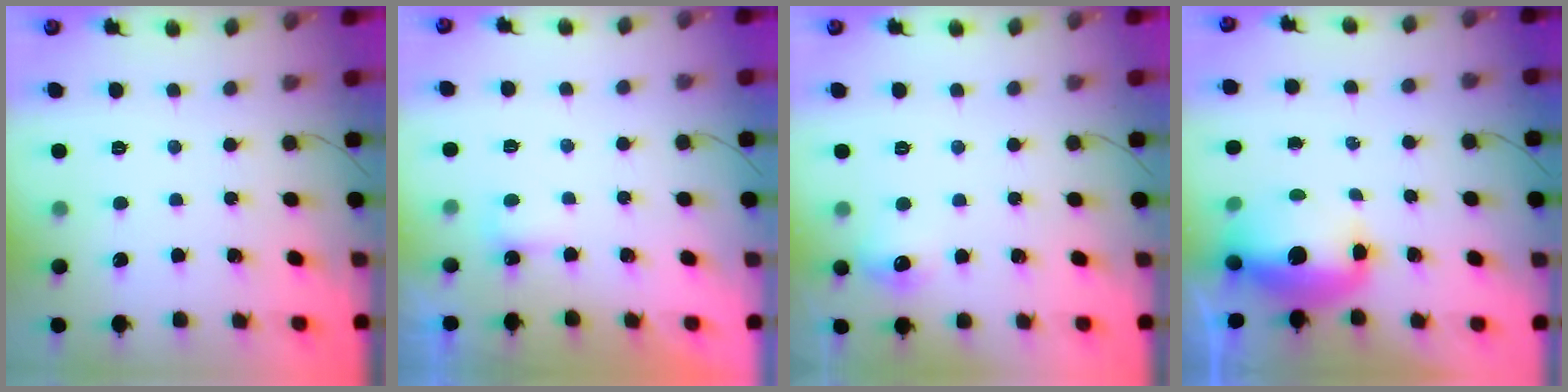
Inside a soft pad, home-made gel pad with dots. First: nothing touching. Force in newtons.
{"total": 2.8, "press": 2.7, "slide": 0.7}
{"total": 6.9, "press": 6.7, "slide": 1.4}
{"total": 11.4, "press": 11.1, "slide": 2.6}